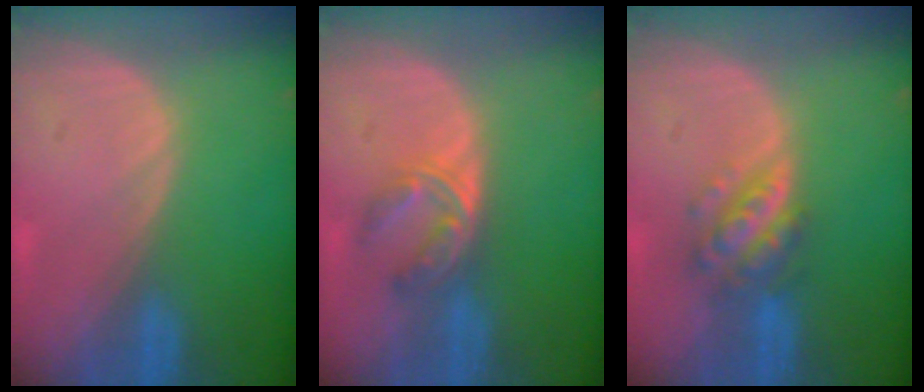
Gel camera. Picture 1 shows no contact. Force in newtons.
{"total": 5.6, "press": 4.6, "slide": 3.2}
{"total": 6.0, "press": 5.3, "slide": 2.8}